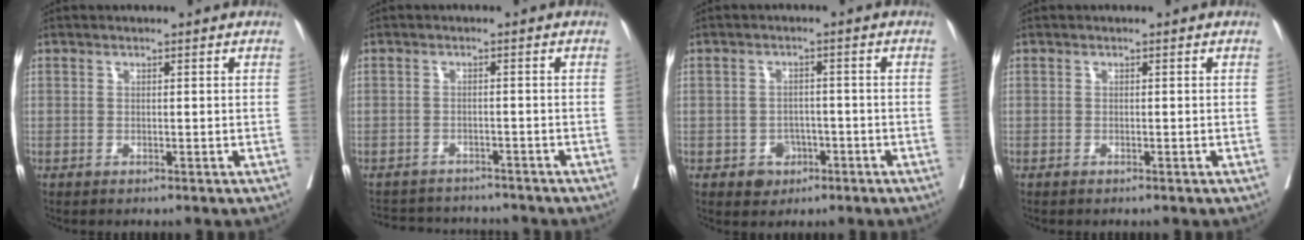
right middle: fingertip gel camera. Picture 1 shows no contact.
{"total": 7.3, "force": [-7.0, 2.2, 0.6], "torque": [-0.004, 0.010, -0.096]}
{"total": 3.6, "force": [-1.8, 2.8, 1.3], "torque": [-0.010, 0.008, -0.021]}
{"total": 0.6, "force": [-0.4, 0.1, 0.4], "torque": [-0.010, -0.002, -0.007]}